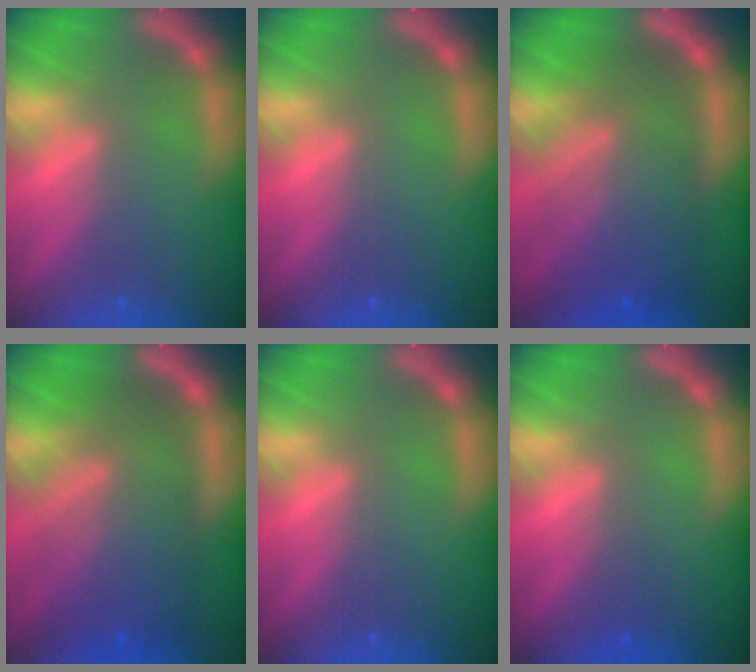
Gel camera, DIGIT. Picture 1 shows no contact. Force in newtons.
{"total": 0.0}
{"total": 10.0}
{"total": 10.0}
{"total": 0.0}
{"total": 0.9}